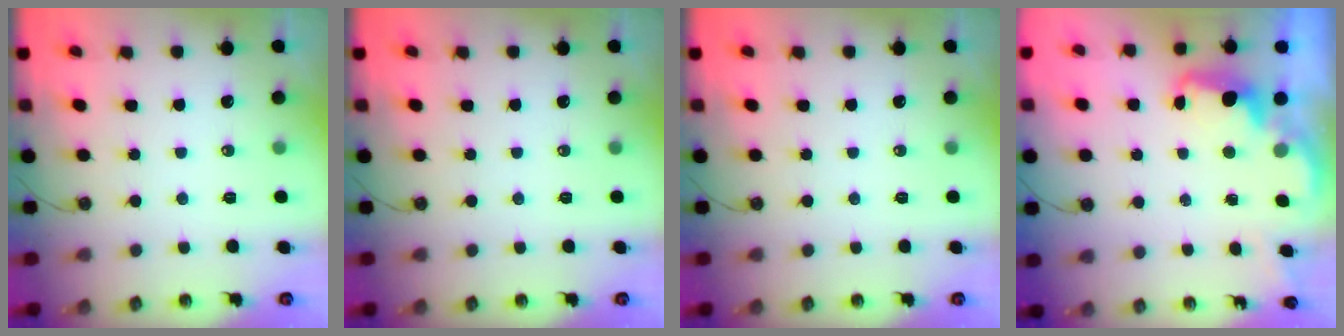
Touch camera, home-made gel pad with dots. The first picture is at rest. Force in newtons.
{"total": 0.0}
{"total": 0.0}
{"total": 2.6, "press": 2.6, "slide": 0.5}